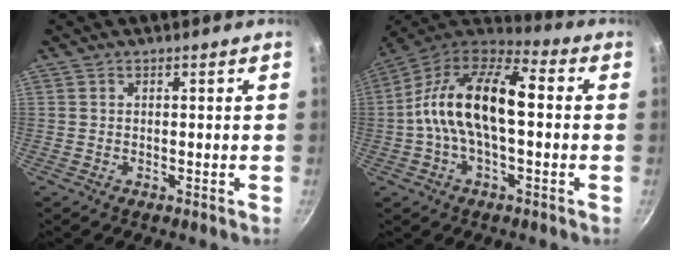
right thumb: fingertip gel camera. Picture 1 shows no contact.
{"total": 18.1, "force": [0.3, 8.7, 15.9], "torque": [-0.292, 0.047, -0.004]}